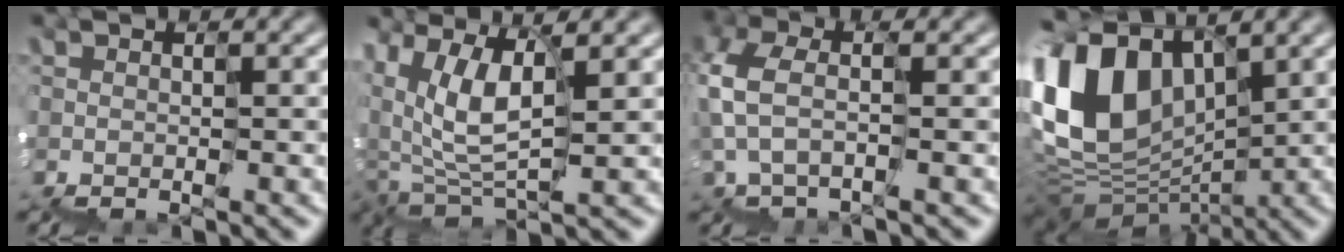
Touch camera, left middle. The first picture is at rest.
{"total": 3.8, "force": [2.6, 1.7, 2.1], "torque": [-0.062, 0.014, 0.050]}
{"total": 1.1, "force": [0.2, 0.5, 1.0], "torque": [-0.041, 0.021, -0.010]}
{"total": 8.2, "force": [3.7, 5.9, 4.3], "torque": [-0.114, 0.025, 0.062]}